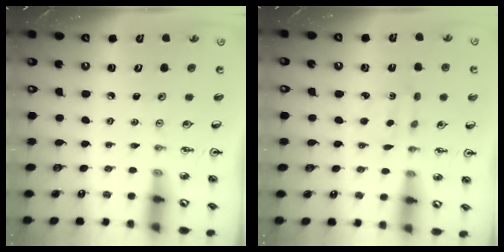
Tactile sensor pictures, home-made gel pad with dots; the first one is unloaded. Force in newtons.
{"total": 1.8, "press": 1.6, "slide": 0.7}